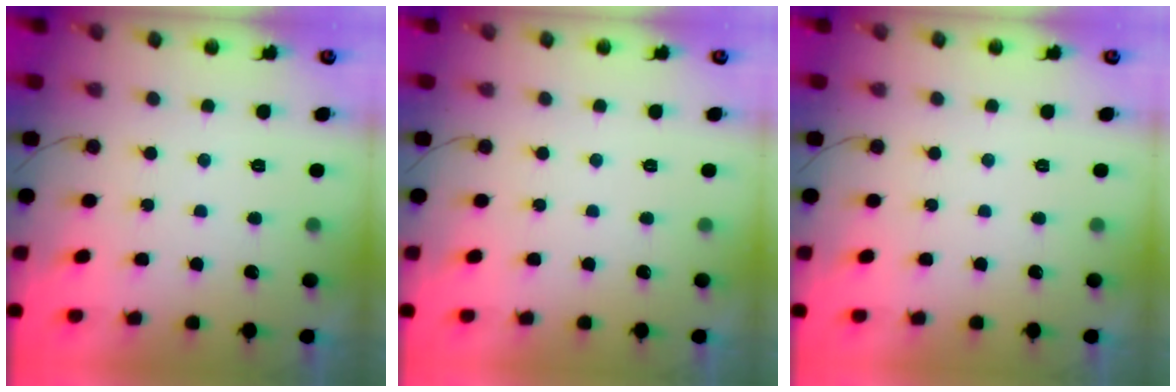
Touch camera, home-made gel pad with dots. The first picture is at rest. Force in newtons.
{"total": 0.0}
{"total": 0.0}